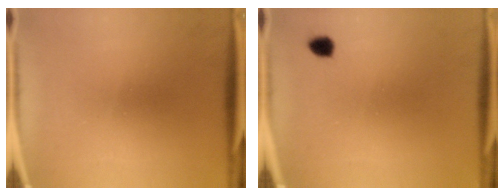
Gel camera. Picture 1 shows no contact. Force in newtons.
{"total": 1.9}